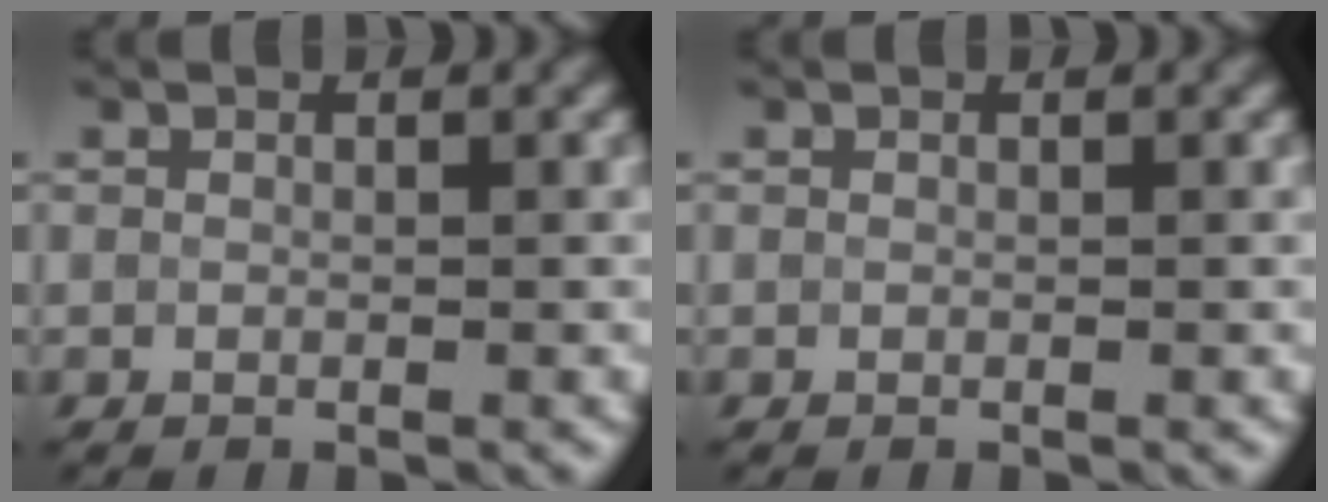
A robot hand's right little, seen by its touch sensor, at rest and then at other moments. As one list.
[{"total": 0.0}]